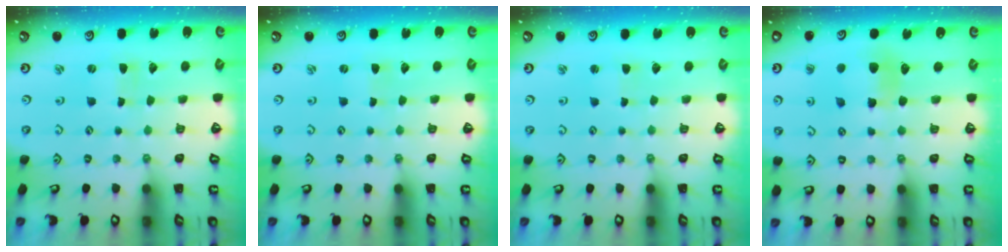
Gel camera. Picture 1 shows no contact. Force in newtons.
{"total": 0.0}
{"total": 1.5, "press": 1.4, "slide": 0.2}
{"total": 6.5, "press": 6.5, "slide": 0.2}